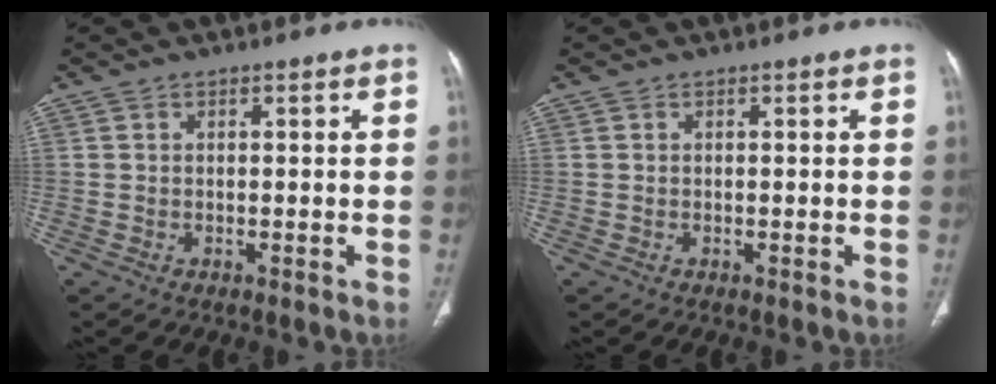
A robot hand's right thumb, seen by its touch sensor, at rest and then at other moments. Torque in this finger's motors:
{"motor_torque": [0.04, 0.00, 0.00, -0.03, 0.04]}